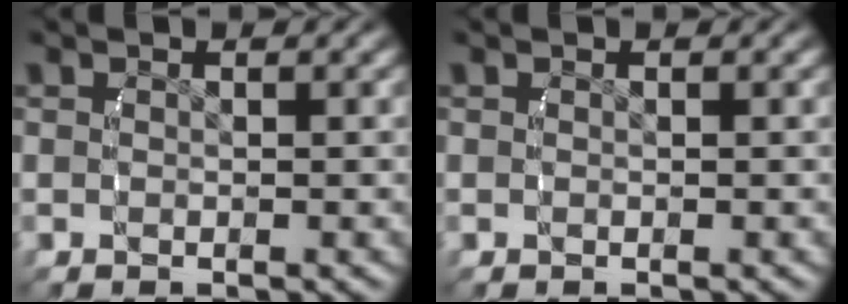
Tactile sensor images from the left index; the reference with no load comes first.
{"total": 0.0}